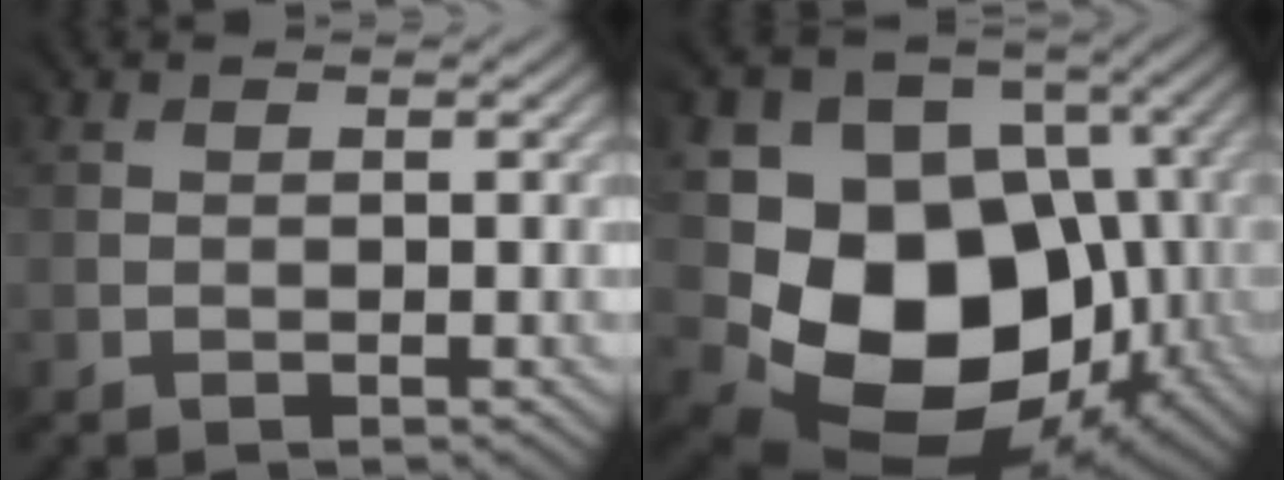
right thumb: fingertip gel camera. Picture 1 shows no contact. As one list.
[{"total": 15.2, "force": [-2.7, 12.4, 8.3], "torque": [-0.145, -0.046, -0.035]}]